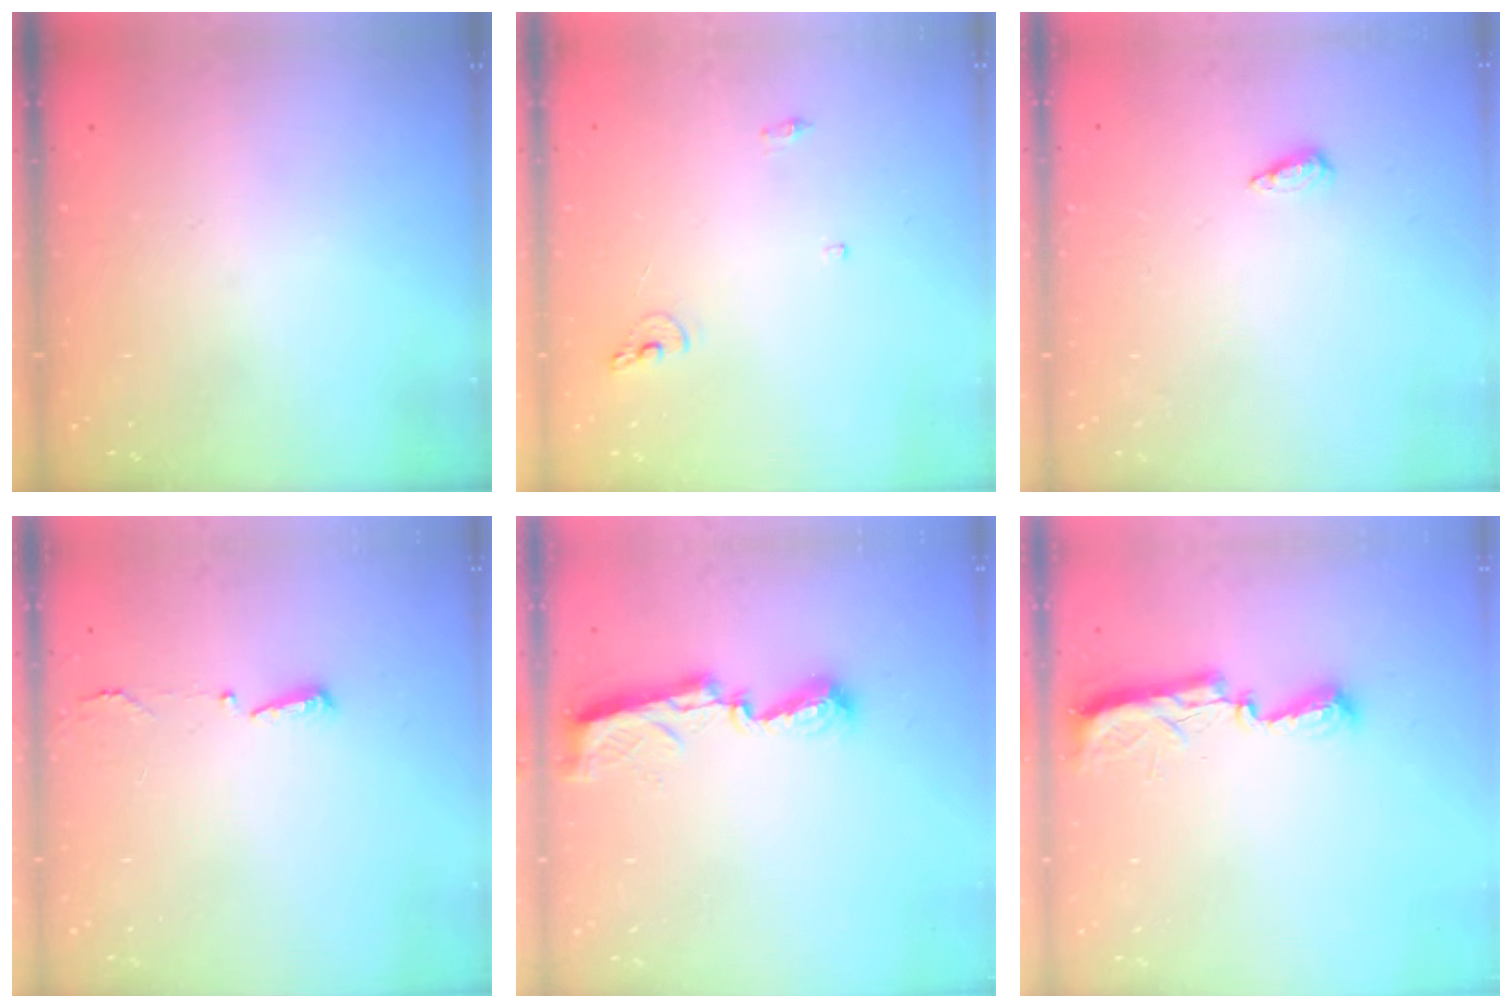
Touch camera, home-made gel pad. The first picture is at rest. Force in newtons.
{"total": 6.6, "press": 6.6, "slide": 0.7}
{"total": 4.1, "press": 4.1, "slide": 0.5}
{"total": 2.9, "press": 2.8, "slide": 0.6}
{"total": 8.6, "press": 8.6, "slide": 0.4}
{"total": 7.7, "press": 7.6, "slide": 0.7}